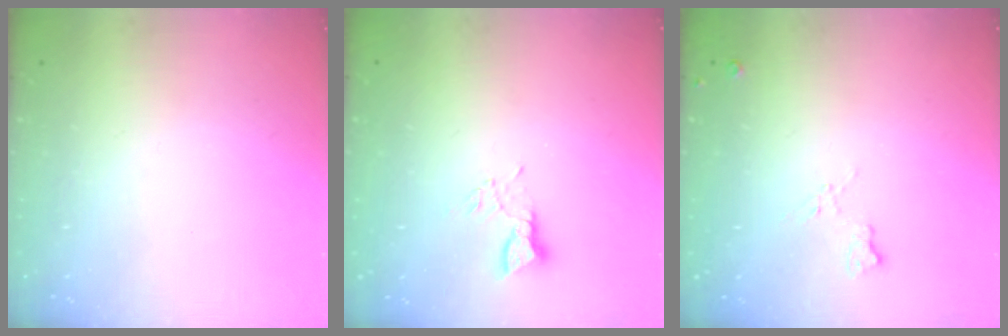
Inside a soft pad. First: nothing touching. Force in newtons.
{"total": 2.6, "press": 2.6, "slide": 0.1}
{"total": 5.8, "press": 5.7, "slide": 0.9}